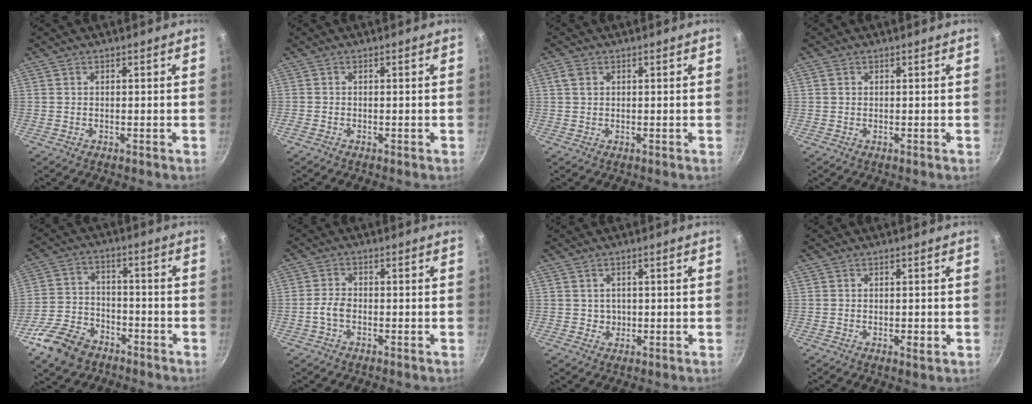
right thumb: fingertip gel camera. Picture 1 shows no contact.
{"total": 0.6, "force": [-0.5, 0.4, 0.2], "torque": [-0.006, 0.002, -0.012]}
{"total": 2.1, "force": [0.6, 1.6, 1.1], "torque": [-0.016, -0.001, 0.009]}
{"total": 0.9, "force": [0.3, 0.8, 0.3], "torque": [-0.005, 0.003, 0.002]}
{"total": 11.7, "force": [-7.2, 7.6, 5.3], "torque": [-0.088, 0.045, -0.134]}
{"total": 3.2, "force": [-1.1, 2.0, 2.3], "torque": [-0.045, 0.017, -0.026]}
{"total": 1.8, "force": [0.2, 1.7, 0.4], "torque": [0.004, -0.004, 0.003]}
{"total": 2.0, "force": [-0.4, 1.0, 1.7], "torque": [-0.025, -0.004, -0.007]}